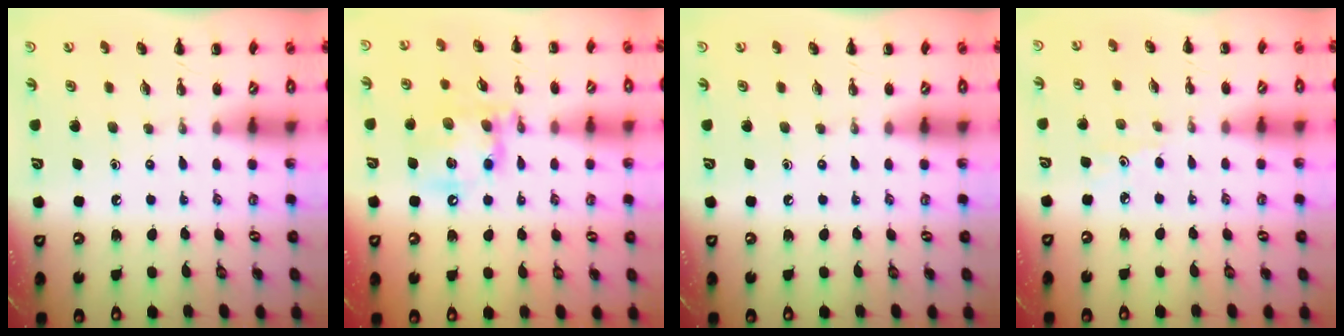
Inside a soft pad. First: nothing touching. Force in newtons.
{"total": 15.6, "press": 15.5, "slide": 2.2}
{"total": 0.0}
{"total": 2.6, "press": 2.3, "slide": 1.1}